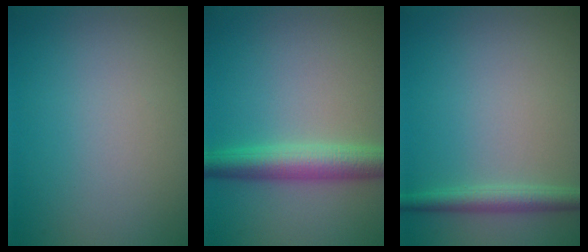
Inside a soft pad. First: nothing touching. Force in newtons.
{"total": 4.5, "press": 4.5, "slide": 0.1}
{"total": 2.2, "press": 2.2, "slide": 0.0}